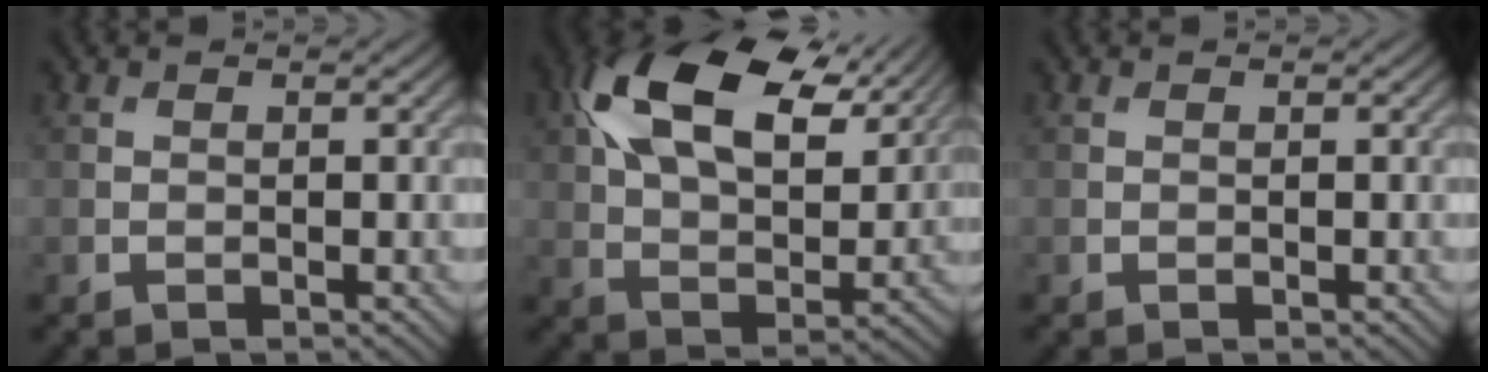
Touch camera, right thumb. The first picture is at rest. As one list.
[{"total": 16.7, "force": [8.0, 8.9, 11.6], "torque": [-0.221, 0.013, 0.125]}, {"total": 0.0}]